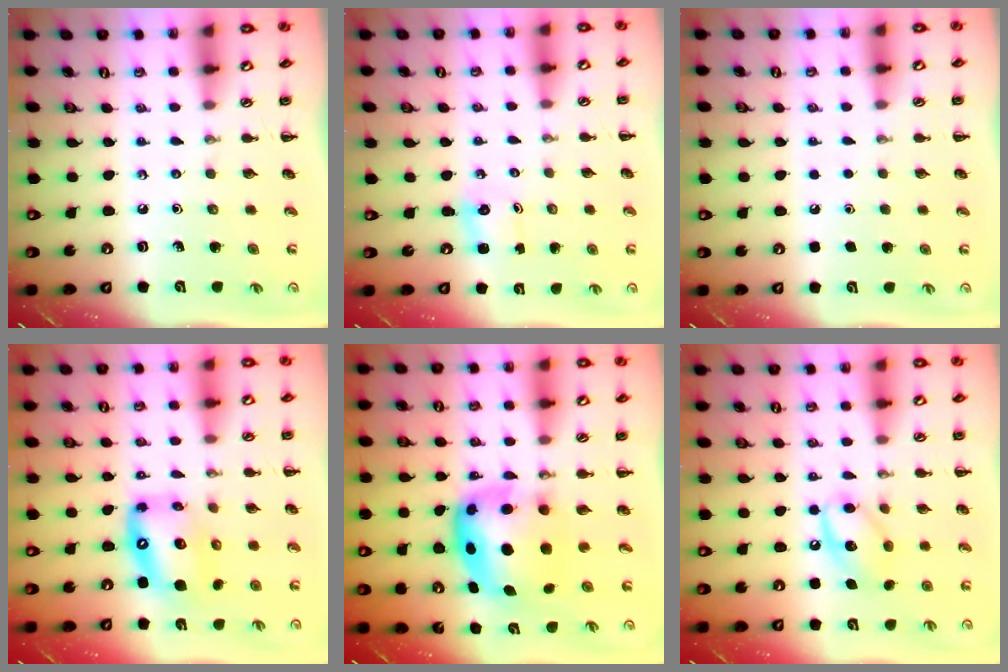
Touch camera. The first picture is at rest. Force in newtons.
{"total": 1.1, "press": 1.1, "slide": 0.4}
{"total": 1.6, "press": 1.6, "slide": 0.1}
{"total": 13.1, "press": 12.5, "slide": 3.7}
{"total": 7.4, "press": 7.2, "slide": 1.6}
{"total": 11.9, "press": 11.8, "slide": 1.5}